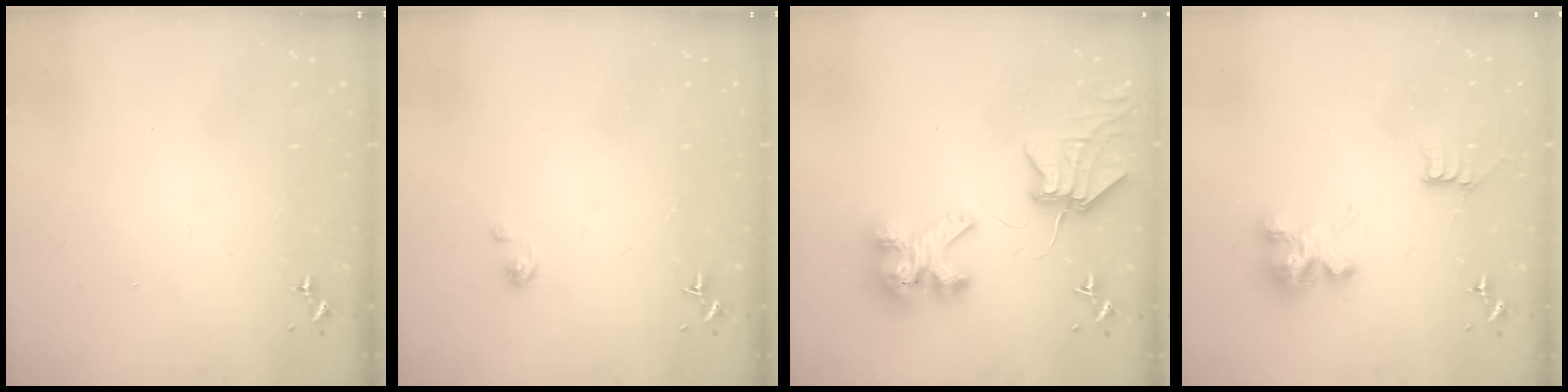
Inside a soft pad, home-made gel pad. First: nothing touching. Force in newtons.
{"total": 2.1, "press": 2.1, "slide": 0.2}
{"total": 9.0, "press": 8.9, "slide": 1.2}
{"total": 8.4, "press": 8.4, "slide": 0.5}